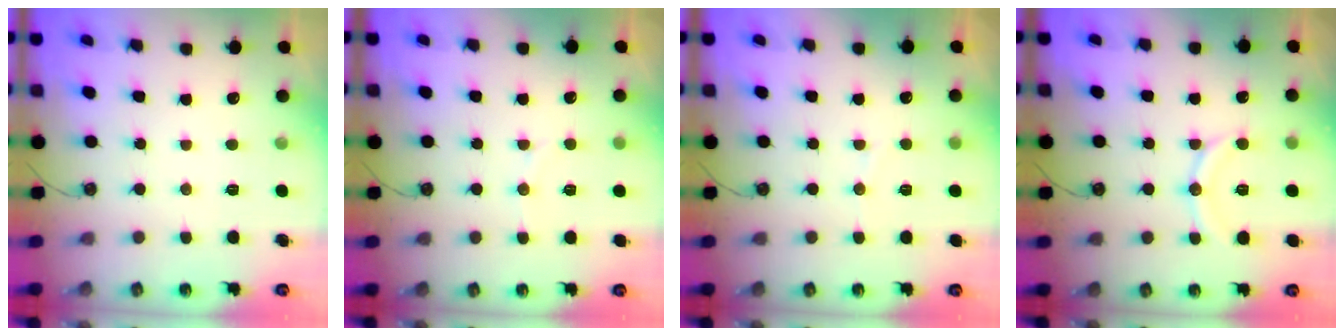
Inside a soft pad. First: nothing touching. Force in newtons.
{"total": 5.5, "press": 5.3, "slide": 1.6}
{"total": 4.0, "press": 4.0, "slide": 0.4}
{"total": 11.8, "press": 11.7, "slide": 1.2}